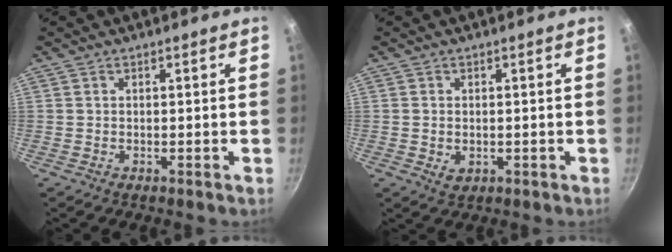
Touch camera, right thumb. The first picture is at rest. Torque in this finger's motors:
{"motor_torque": [-0.68, 0.04, 0.22, 0.40, -0.03]}